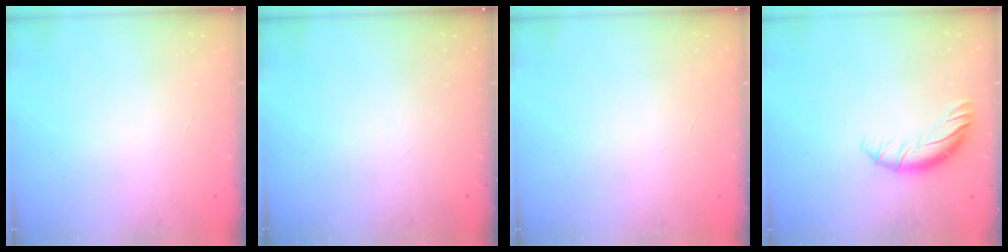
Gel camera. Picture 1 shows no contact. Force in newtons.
{"total": 0.0}
{"total": 0.0}
{"total": 8.5, "press": 8.5, "slide": 0.6}